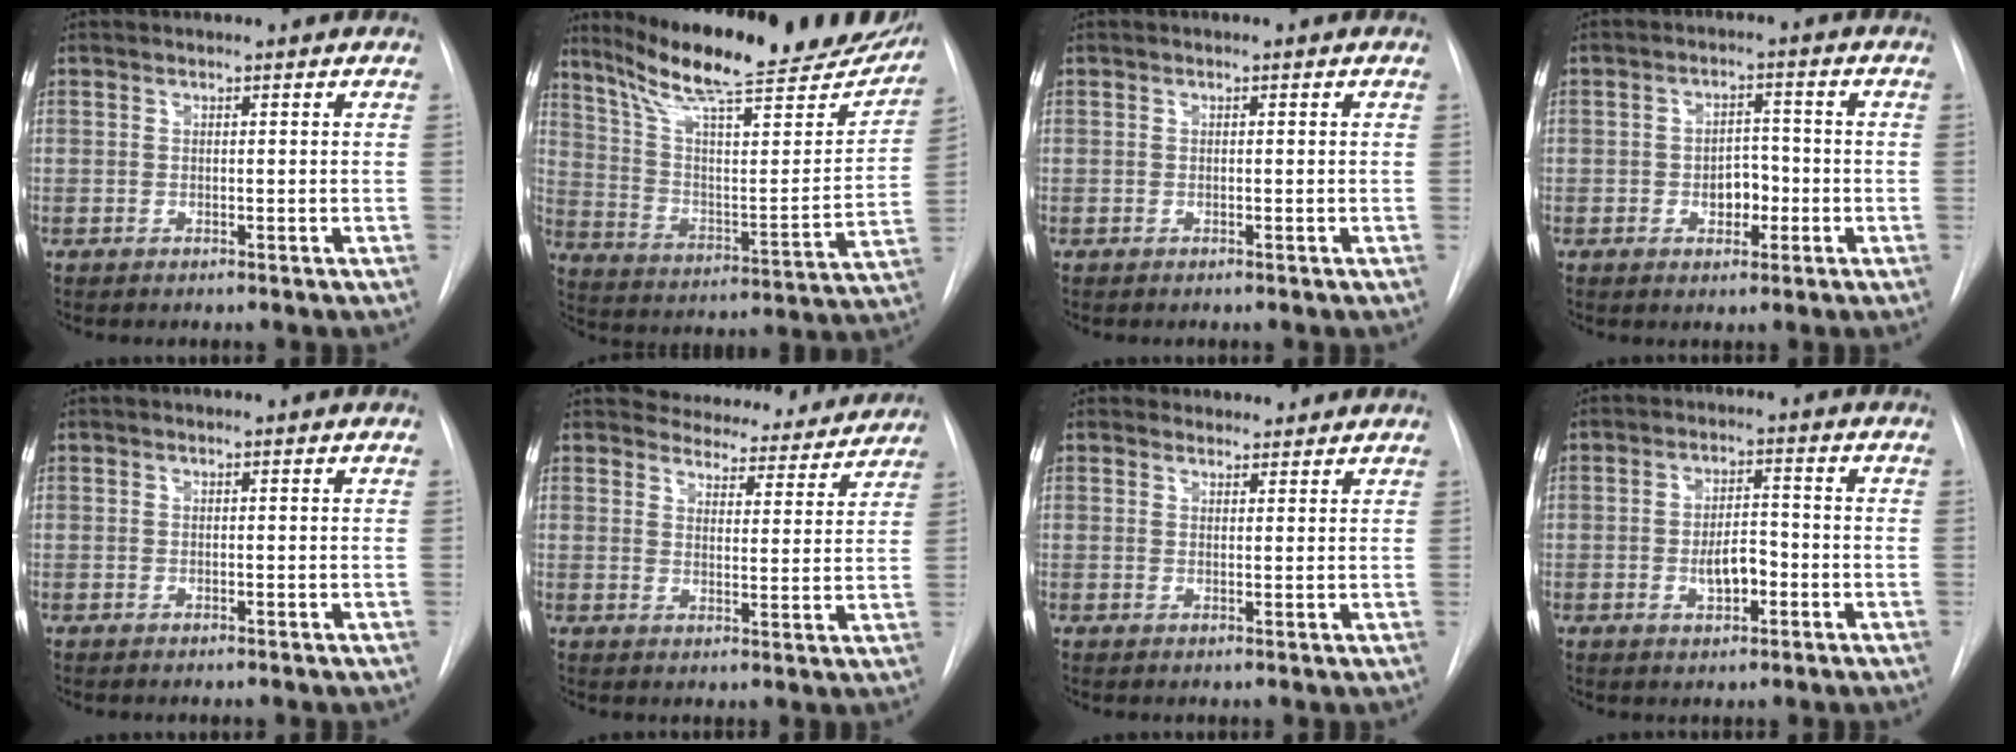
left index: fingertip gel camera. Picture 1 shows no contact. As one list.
[{"total": 27.5, "force": [23.1, 4.4, 14.1], "torque": [-0.223, -0.053, 0.323]}, {"total": 0.0}, {"total": 4.0, "force": [-1.5, 2.5, 2.7], "torque": [-0.034, 0.003, -0.021]}, {"total": 0.0}, {"total": 13.1, "force": [12.4, 3.8, 1.6], "torque": [0.008, -0.022, 0.136]}, {"total": 3.2, "force": [2.9, 1.3, -0.3], "torque": [0.010, 0.009, 0.034]}, {"total": 4.7, "force": [-1.9, 2.0, 3.7], "torque": [-0.061, 0.000, -0.029]}]